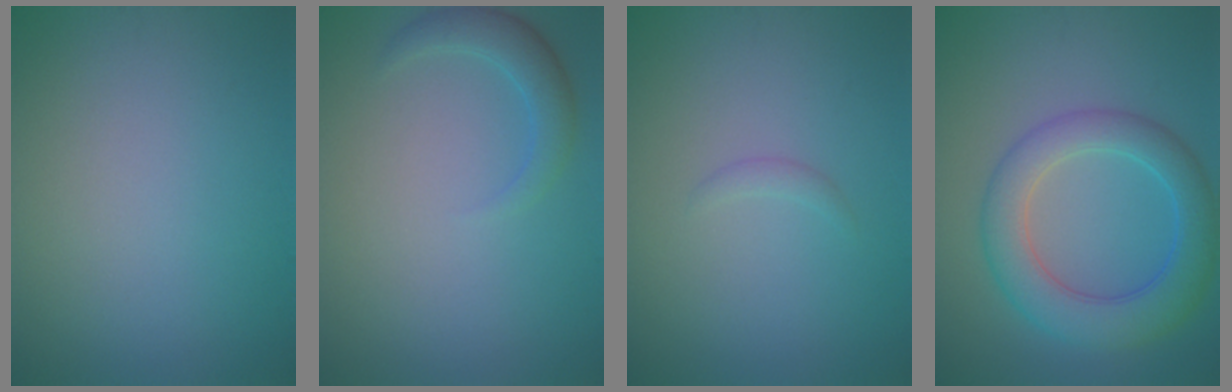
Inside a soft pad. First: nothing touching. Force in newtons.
{"total": 2.4, "press": 2.4, "slide": 0.1}
{"total": 0.7, "press": 0.7, "slide": 0.1}
{"total": 6.2, "press": 6.2, "slide": 0.2}